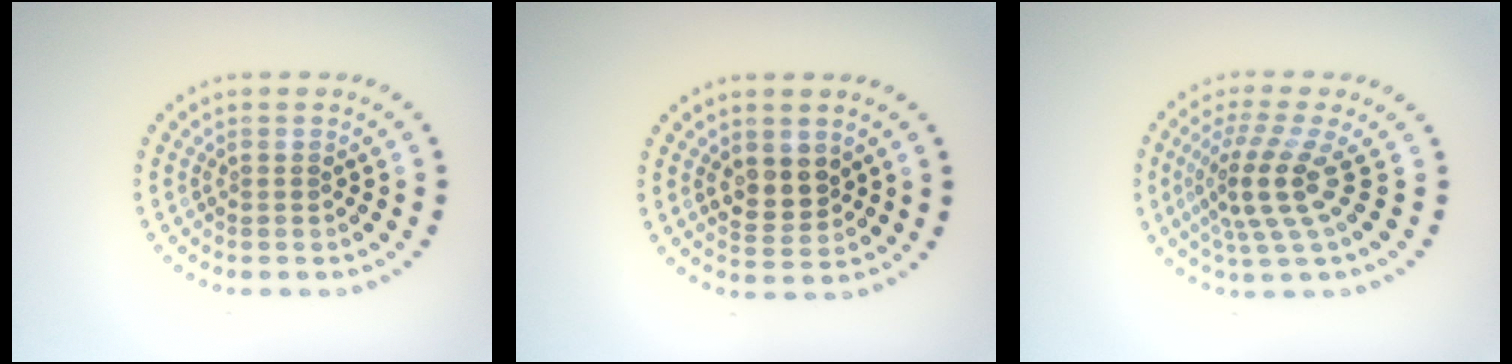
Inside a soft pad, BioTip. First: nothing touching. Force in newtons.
{"total": 2.7, "press": 2.6, "slide": 0.8}
{"total": 4.4, "press": 3.0, "slide": 3.2}